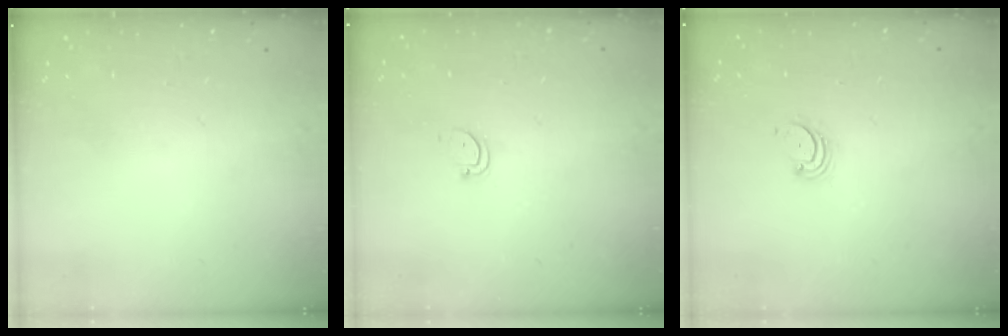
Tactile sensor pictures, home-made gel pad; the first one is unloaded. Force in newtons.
{"total": 2.9, "press": 2.9, "slide": 0.2}
{"total": 2.6, "press": 2.5, "slide": 0.3}